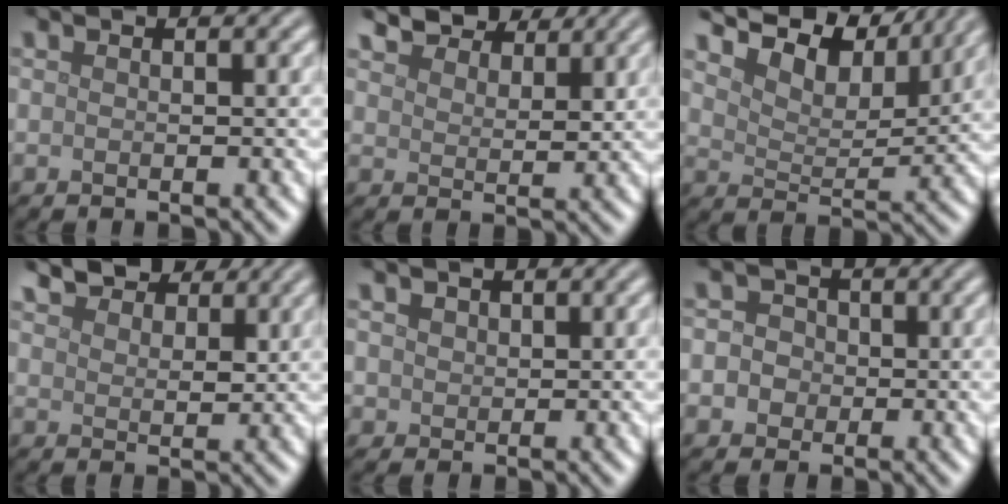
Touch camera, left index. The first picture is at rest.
{"total": 6.3, "force": [5.3, 2.4, 2.3], "torque": [-0.046, -0.003, 0.088]}
{"total": 8.8, "force": [7.5, 2.7, 3.8], "torque": [-0.077, 0.001, 0.100]}
{"total": 6.2, "force": [4.8, 2.9, 2.6], "torque": [-0.051, 0.005, 0.073]}
{"total": 1.4, "force": [0.8, 1.2, 0.4], "torque": [-0.010, 0.000, 0.015]}
{"total": 3.4, "force": [0.4, 3.1, 1.3], "torque": [0.010, 0.022, -0.019]}